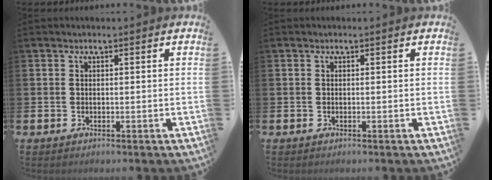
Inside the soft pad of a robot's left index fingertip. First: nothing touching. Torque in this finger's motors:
{"motor_torque": [-0.06, 0.05, 0.00, -0.01]}